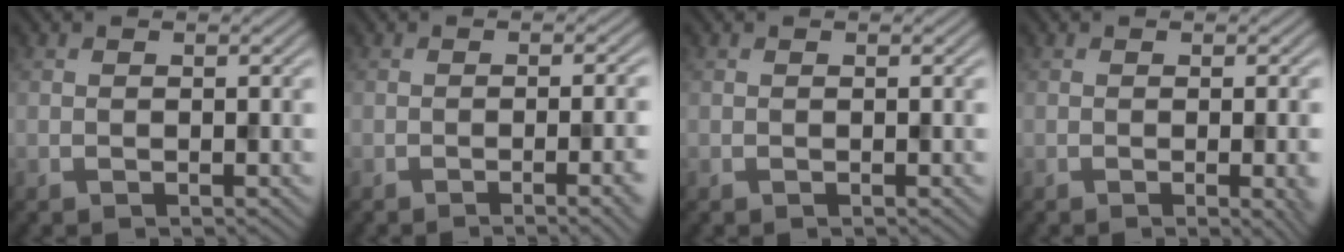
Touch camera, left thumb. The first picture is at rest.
{"total": 5.0, "force": [-1.6, 1.3, 4.6], "torque": [-0.053, 0.000, -0.021]}
{"total": 0.0}
{"total": 3.3, "force": [-0.7, 0.7, 3.1], "torque": [-0.039, -0.002, -0.009]}